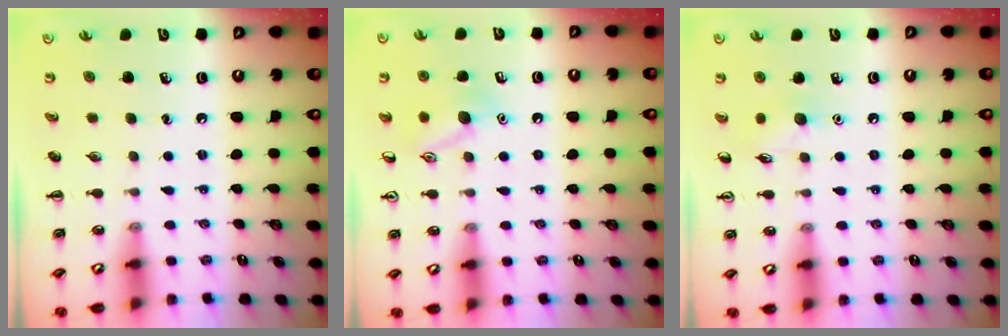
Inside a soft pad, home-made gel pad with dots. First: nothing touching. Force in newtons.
{"total": 9.9, "press": 9.9, "slide": 0.8}
{"total": 5.7, "press": 5.5, "slide": 1.4}